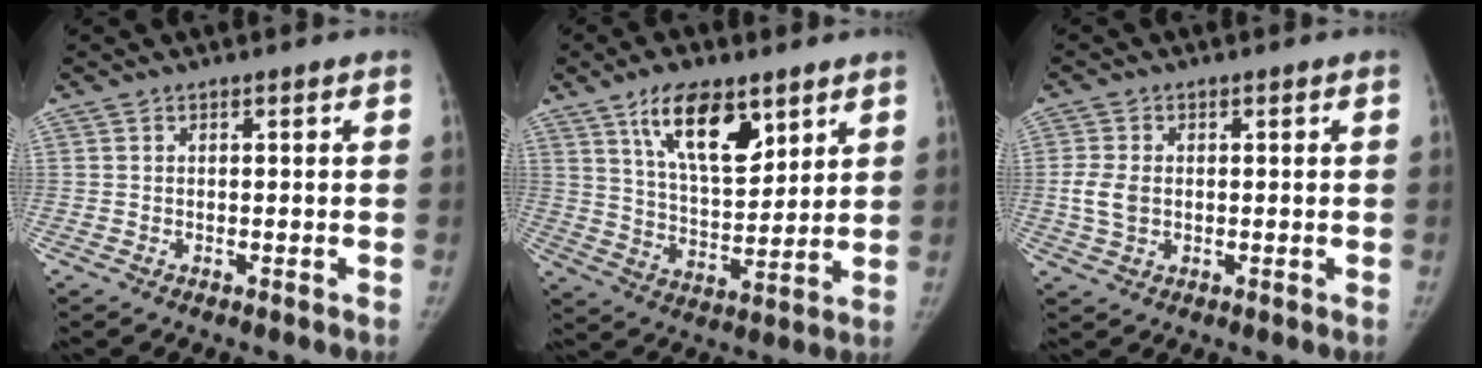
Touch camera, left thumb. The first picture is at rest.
{"total": 13.9, "force": [7.9, 6.2, 9.6], "torque": [-0.127, -0.048, 0.144]}
{"total": 4.3, "force": [-0.1, 3.1, 2.9], "torque": [-0.059, -0.004, 0.000]}